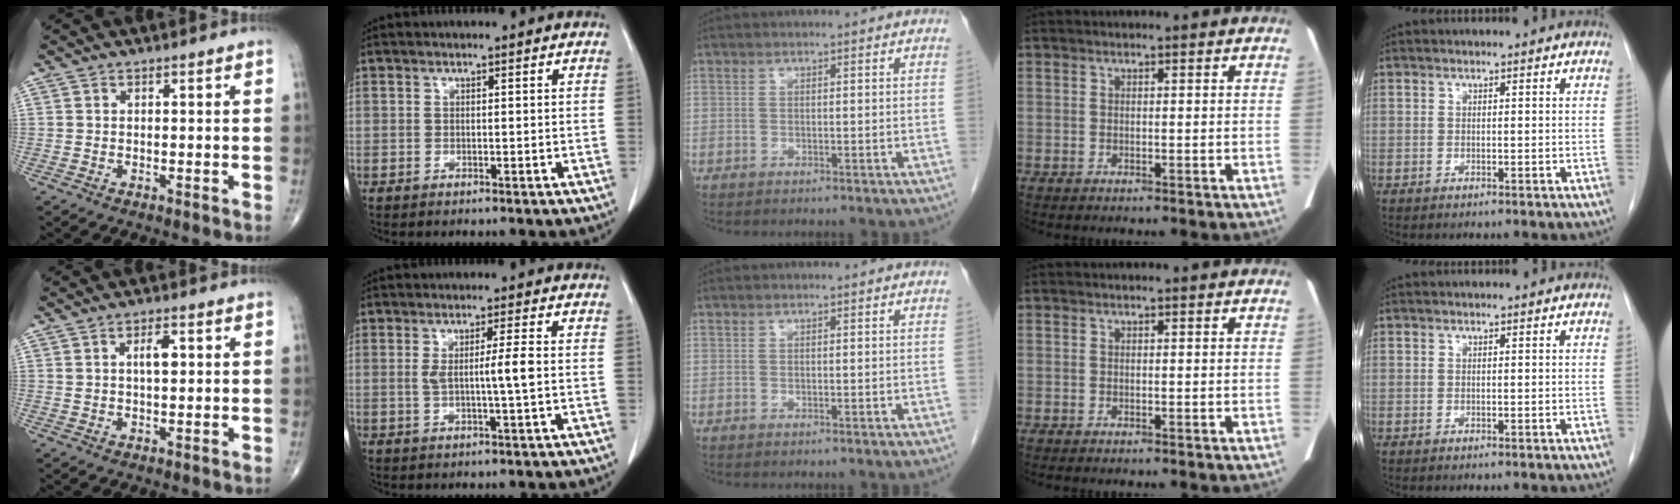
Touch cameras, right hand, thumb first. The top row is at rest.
{"thumb": {"total": 3.7, "force": [0.9, 1.6, 3.2], "torque": [-0.050, 0.000, 0.015]}, "index": {"total": 4.0, "force": [0.0, -0.6, 4.0], "torque": [-0.072, -0.005, 0.002]}}